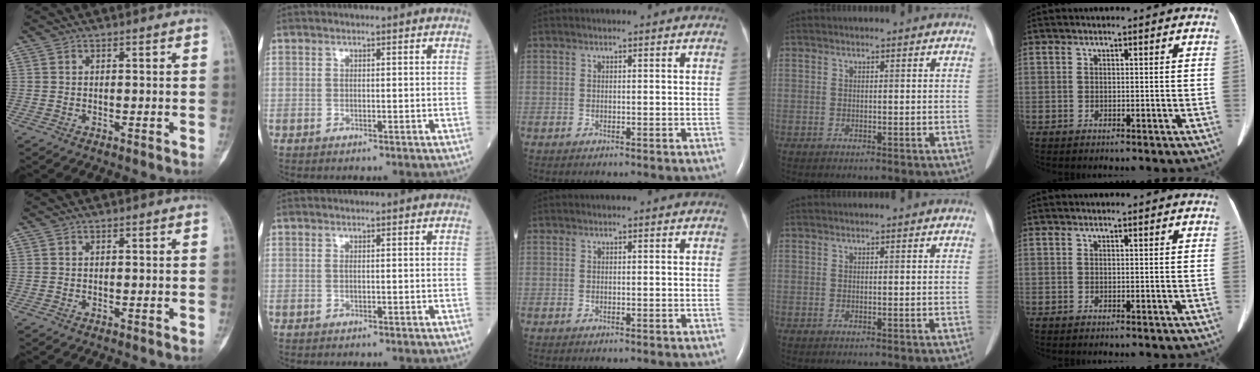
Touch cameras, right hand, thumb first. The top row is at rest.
{}